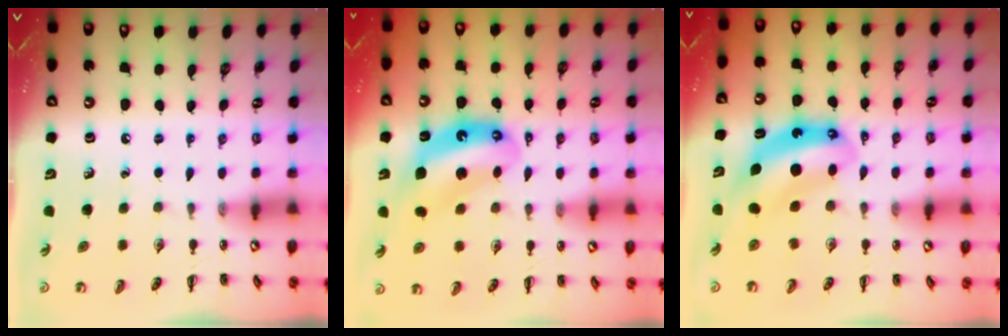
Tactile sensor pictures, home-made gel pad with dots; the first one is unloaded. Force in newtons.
{"total": 10.6, "press": 10.3, "slide": 2.5}
{"total": 8.8, "press": 8.6, "slide": 1.9}